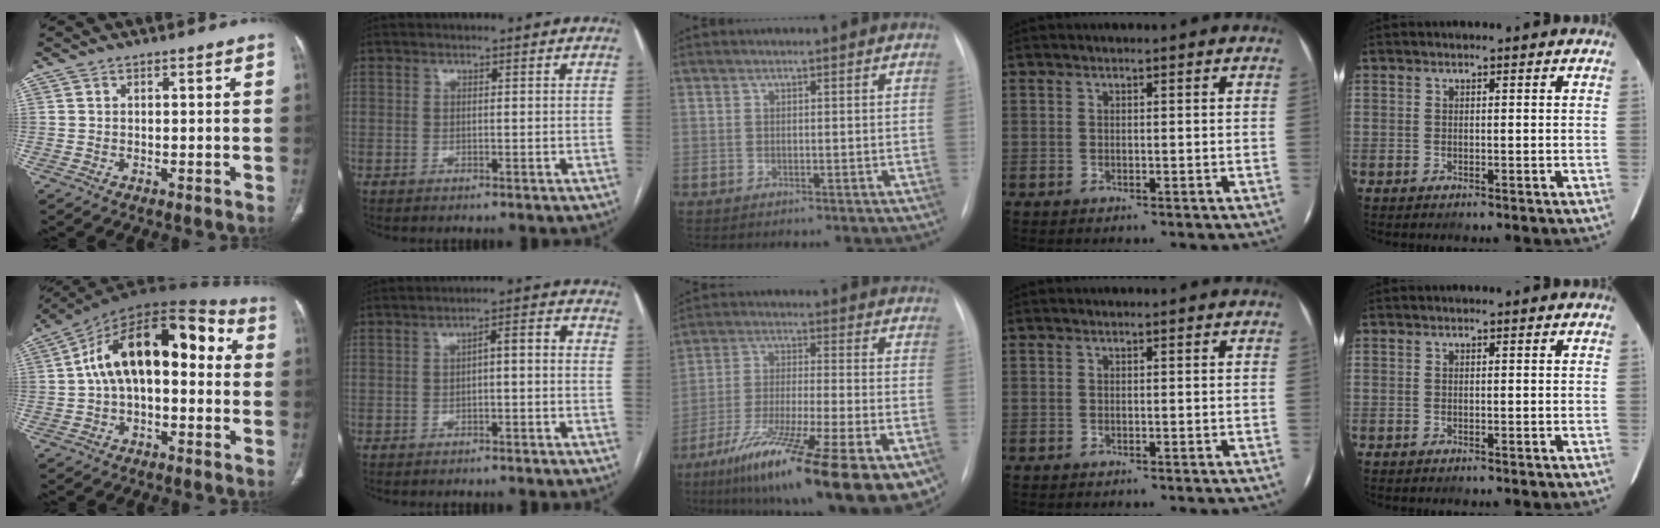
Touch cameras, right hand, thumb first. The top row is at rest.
{"thumb": {"total": 18.4, "force": [1.4, 9.9, 15.4], "torque": [-0.221, 0.056, 0.012]}, "index": {"total": 3.7, "force": [-0.5, 1.0, 3.6], "torque": [-0.052, 0.024, -0.006]}, "middle": {"total": 23.3, "force": [-12.8, 3.8, 19.1], "torque": [-0.261, -0.046, -0.208]}}